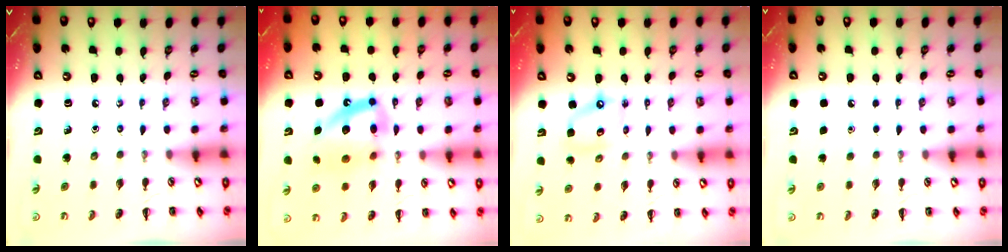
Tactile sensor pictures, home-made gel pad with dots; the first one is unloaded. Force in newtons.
{"total": 15.8, "press": 15.6, "slide": 3.0}
{"total": 7.3, "press": 7.2, "slide": 1.4}
{"total": 2.3, "press": 2.3, "slide": 0.1}